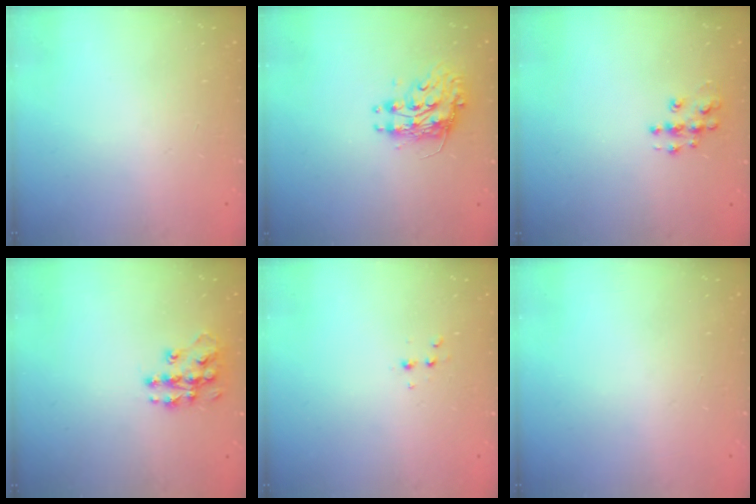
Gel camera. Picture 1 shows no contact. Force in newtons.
{"total": 9.2, "press": 9.2, "slide": 0.9}
{"total": 7.1, "press": 7.1, "slide": 0.3}
{"total": 10.4, "press": 10.4, "slide": 0.4}
{"total": 2.6, "press": 2.5, "slide": 0.8}
{"total": 0.0}